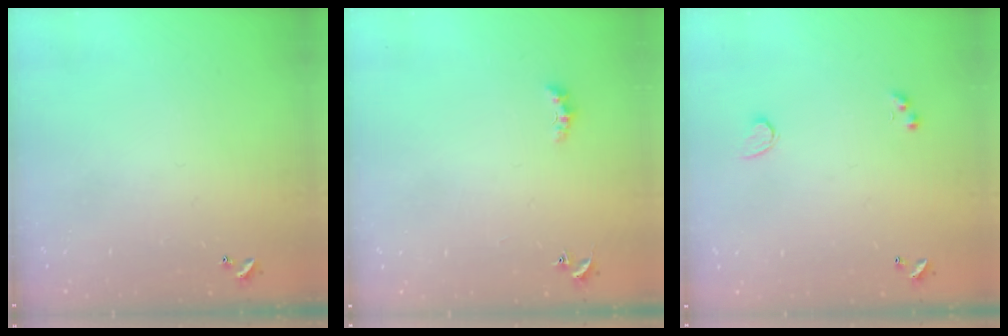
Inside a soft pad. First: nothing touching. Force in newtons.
{"total": 1.5, "press": 1.4, "slide": 0.5}
{"total": 1.8, "press": 1.3, "slide": 1.2}